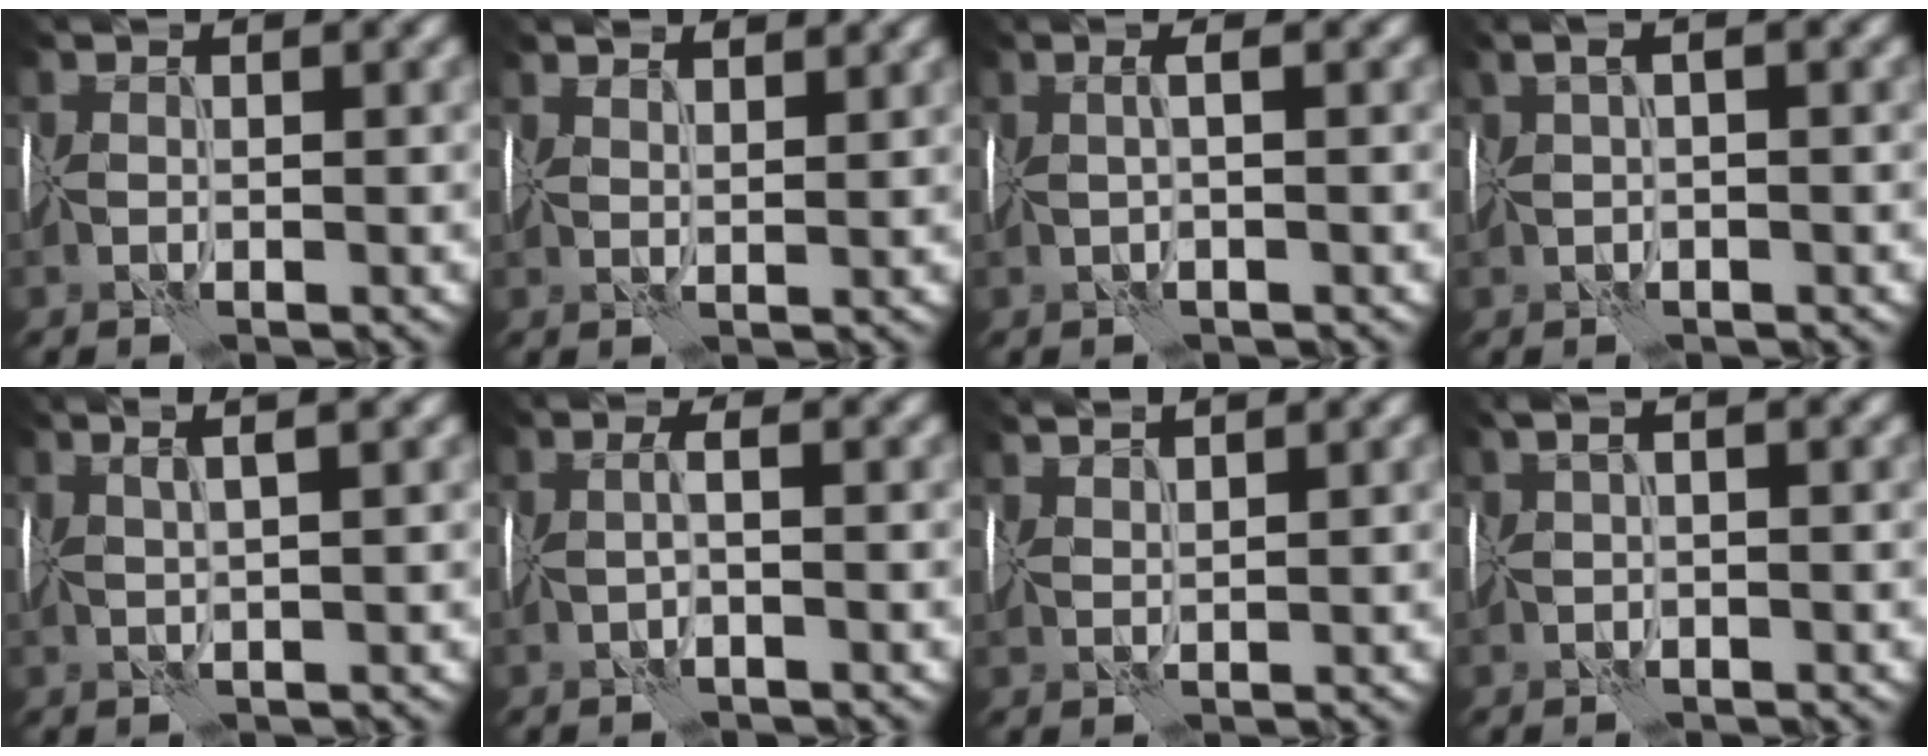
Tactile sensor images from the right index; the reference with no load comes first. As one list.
[{"total": 3.7, "force": [3.2, 0.9, 1.7], "torque": [-0.035, 0.022, 0.043]}, {"total": 1.6, "force": [0.6, -0.2, 1.5], "torque": [-0.024, 0.007, 0.008]}, {"total": 2.8, "force": [1.3, 0.5, 2.5], "torque": [-0.044, 0.020, 0.014]}, {"total": 3.7, "force": [2.2, 0.7, 2.9], "torque": [-0.025, 0.024, 0.013]}, {"total": 1.2, "force": [0.2, -0.4, 1.1], "torque": [-0.027, 0.005, 0.001]}, {"total": 3.2, "force": [2.8, 0.3, 1.5], "torque": [-0.024, 0.019, 0.029]}, {"total": 2.4, "force": [1.0, 0.6, 2.1], "torque": [-0.038, 0.020, 0.011]}]